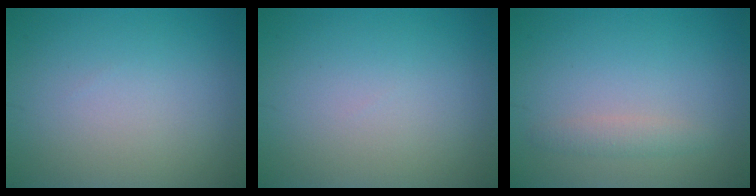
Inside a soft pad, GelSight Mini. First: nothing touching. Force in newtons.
{"total": 0.0}
{"total": 1.4, "press": 1.4, "slide": 0.0}